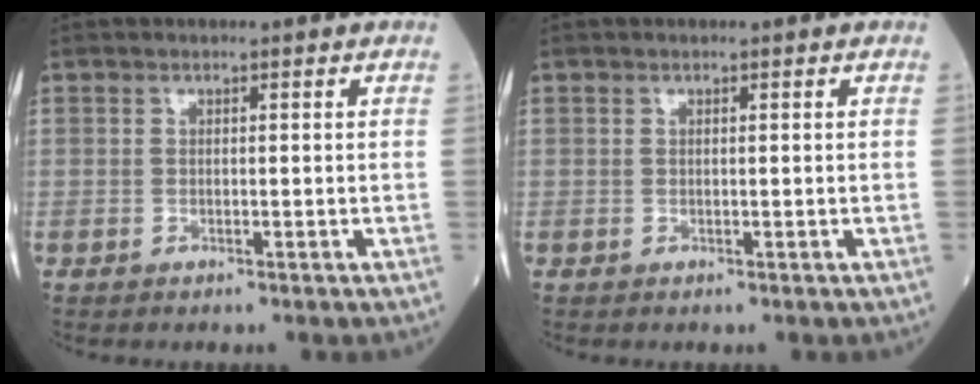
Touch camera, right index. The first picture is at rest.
{"total": 0.0}